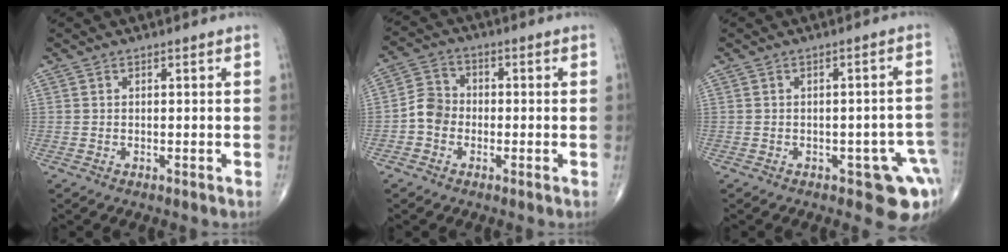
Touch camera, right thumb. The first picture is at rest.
{"total": 5.4, "force": [-1.5, 4.5, 2.4], "torque": [-0.029, 0.019, -0.040]}
{"total": 8.7, "force": [-3.7, 3.8, 6.8], "torque": [-0.042, 0.017, -0.042]}